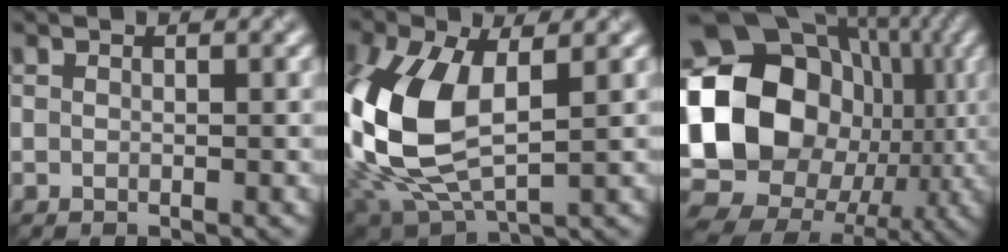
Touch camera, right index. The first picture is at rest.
{"total": 12.2, "force": [0.9, 7.2, 9.8], "torque": [-0.250, -0.004, 0.020]}
{"total": 20.0, "force": [0.6, 17.0, 10.6], "torque": [-0.194, 0.002, -0.009]}